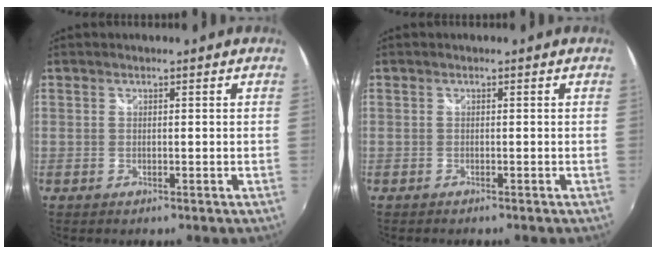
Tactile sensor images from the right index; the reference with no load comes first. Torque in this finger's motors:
{"motor_torque": [0.06, 0.03, -0.08, -0.07]}